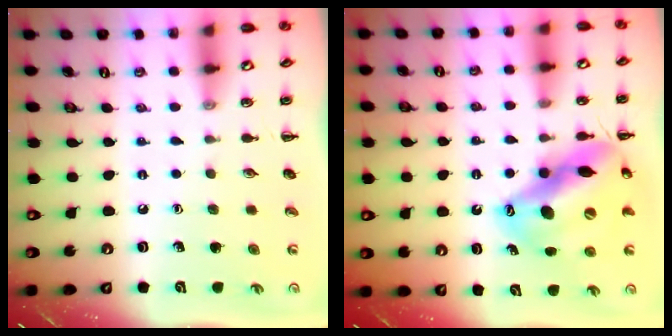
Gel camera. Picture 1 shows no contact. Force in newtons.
{"total": 18.4, "press": 17.7, "slide": 5.1}